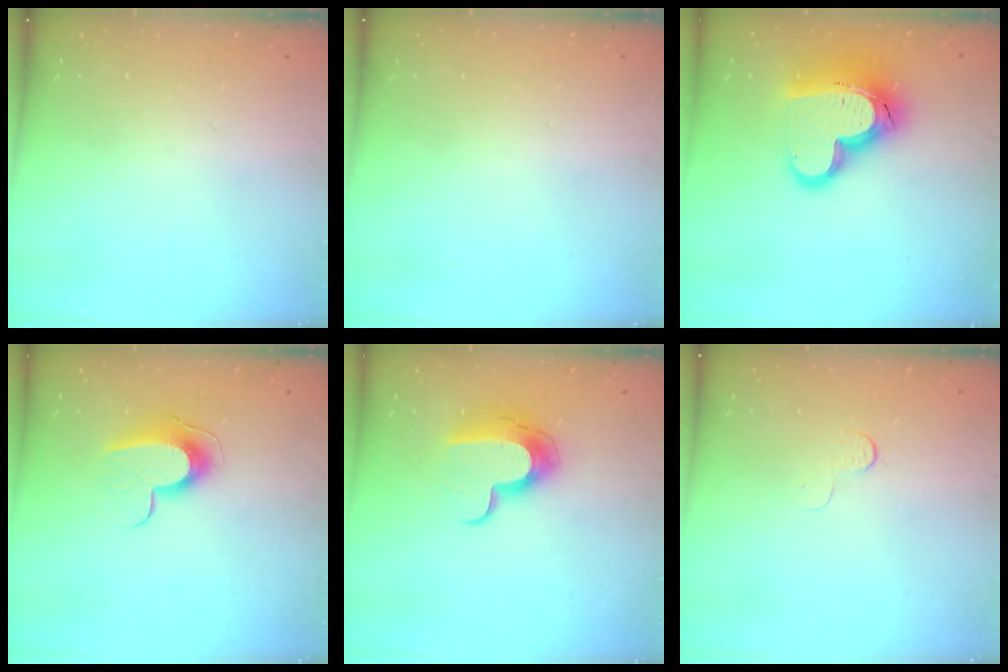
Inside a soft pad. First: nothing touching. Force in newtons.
{"total": 0.0}
{"total": 19.3, "press": 19.2, "slide": 1.8}
{"total": 10.1, "press": 10.1, "slide": 0.5}
{"total": 12.2, "press": 12.2, "slide": 0.3}
{"total": 3.9, "press": 3.8, "slide": 0.4}